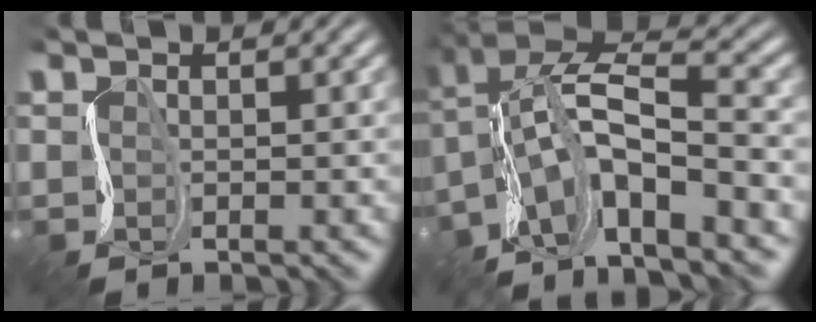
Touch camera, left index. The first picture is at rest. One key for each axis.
{"total": 7.9, "fx": -5.3, "fy": 1.2, "fz": 5.8, "tx": -0.094, "ty": 0.002, "tz": -0.102}